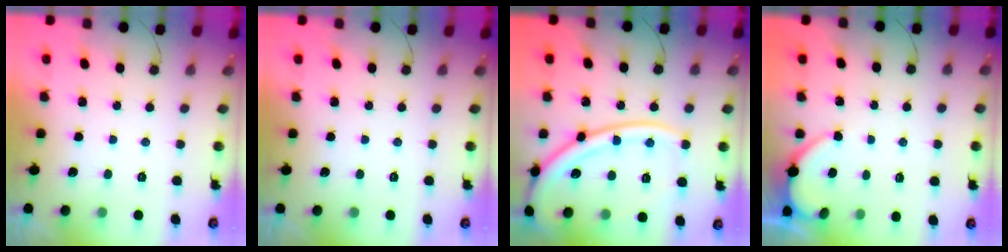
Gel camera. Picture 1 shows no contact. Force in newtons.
{"total": 0.0}
{"total": 18.7, "press": 18.5, "slide": 2.6}
{"total": 2.9, "press": 2.8, "slide": 0.4}